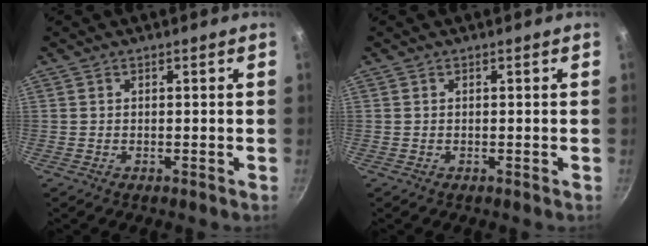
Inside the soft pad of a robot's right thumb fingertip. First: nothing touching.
{"total": 0.0}